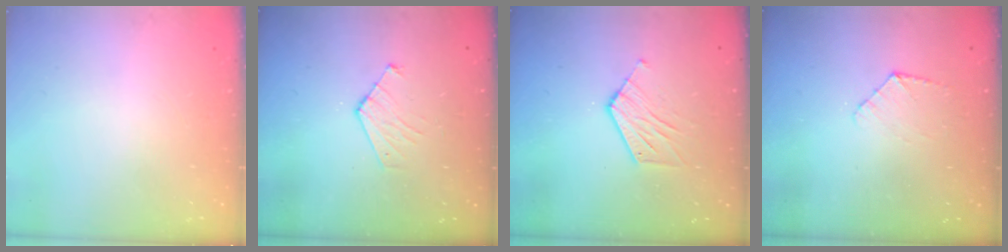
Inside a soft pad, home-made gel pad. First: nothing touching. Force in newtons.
{"total": 5.9, "press": 5.8, "slide": 0.6}
{"total": 6.4, "press": 6.4, "slide": 0.4}
{"total": 5.3, "press": 5.2, "slide": 0.5}